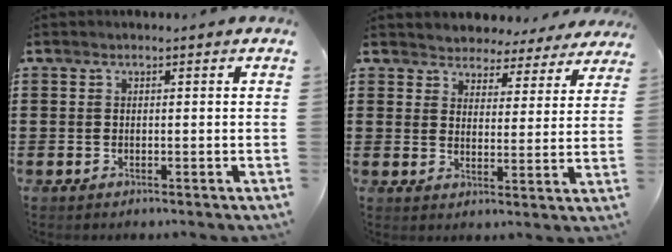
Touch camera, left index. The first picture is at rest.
{"total": 4.2, "force": [4.1, 0.9, -0.4], "torque": [-0.018, -0.026, 0.069]}